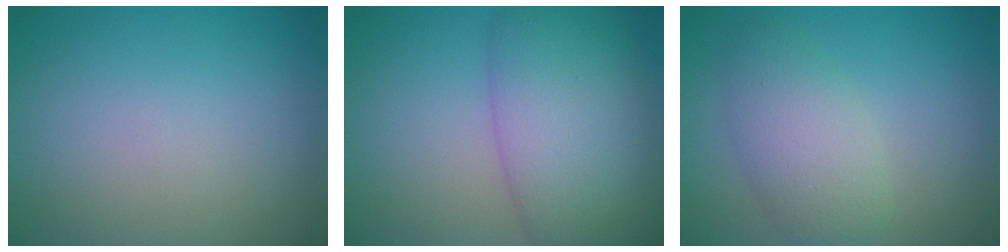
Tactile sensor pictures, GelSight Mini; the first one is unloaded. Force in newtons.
{"total": 9.1, "press": 9.1, "slide": 0.2}
{"total": 4.2, "press": 4.2, "slide": 0.1}